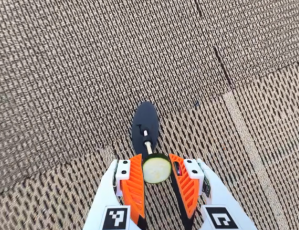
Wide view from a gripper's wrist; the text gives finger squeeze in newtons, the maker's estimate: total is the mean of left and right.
{"total": 7.6, "left": 7.5, "right": 7.7}